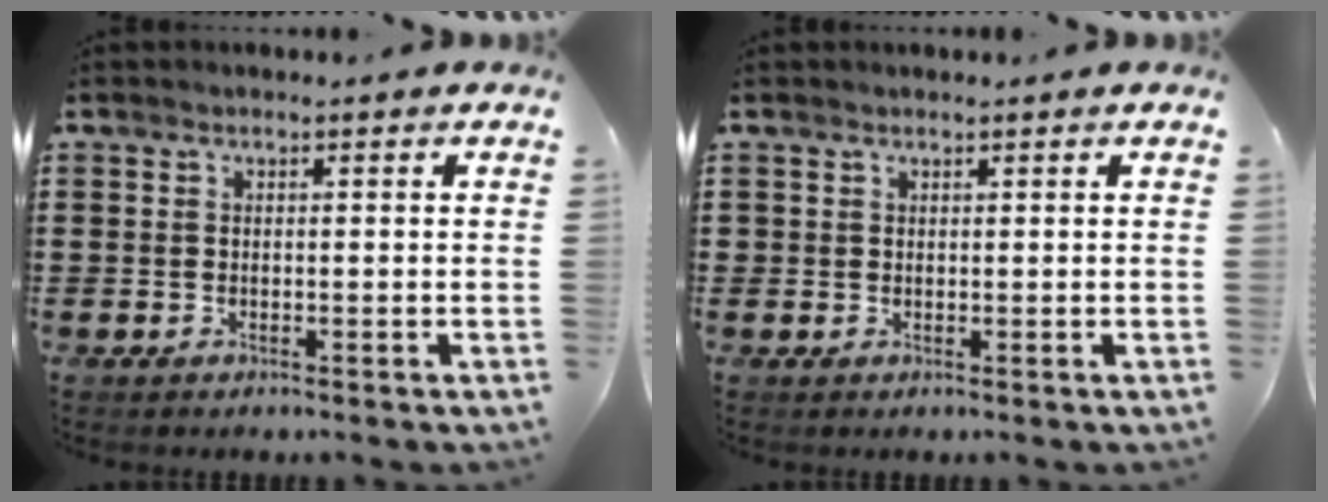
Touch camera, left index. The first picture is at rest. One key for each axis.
{"total": 0.8, "fx": 0.5, "fy": 0.6, "fz": 0.1, "tx": -0.004, "ty": 0.002, "tz": 0.010}